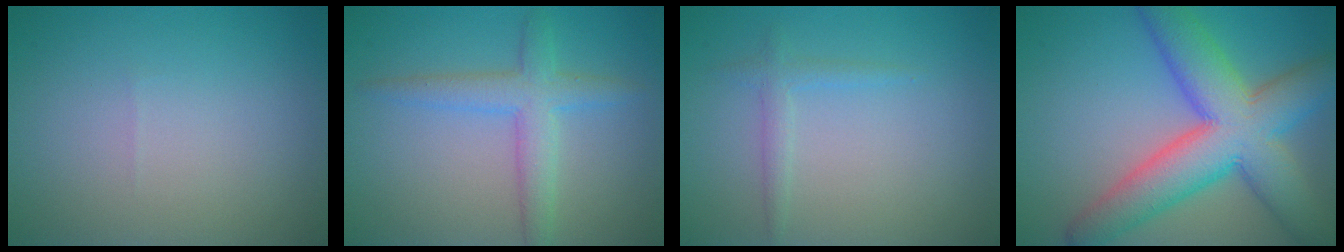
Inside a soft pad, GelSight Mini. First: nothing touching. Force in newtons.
{"total": 3.7, "press": 3.7, "slide": 0.1}
{"total": 1.3, "press": 1.3, "slide": 0.0}
{"total": 10.5, "press": 10.5, "slide": 0.4}